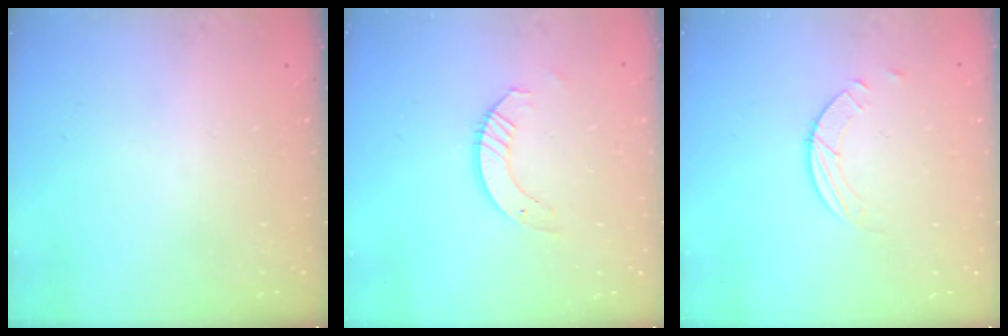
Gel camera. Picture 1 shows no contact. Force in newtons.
{"total": 5.4, "press": 5.4, "slide": 0.5}
{"total": 2.5, "press": 2.4, "slide": 0.2}